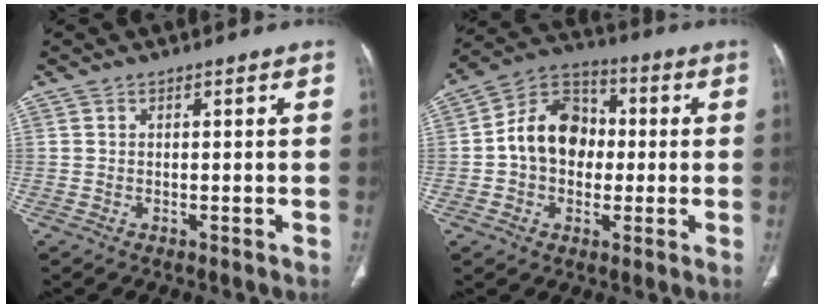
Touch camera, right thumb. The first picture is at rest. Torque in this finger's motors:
{"motor_torque": [1.05, 1.34, 0.95, -0.43, 0.08]}